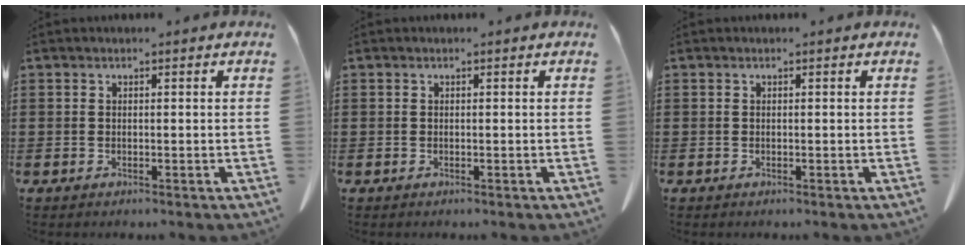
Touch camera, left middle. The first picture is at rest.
{"total": 0.0}
{"total": 0.0}